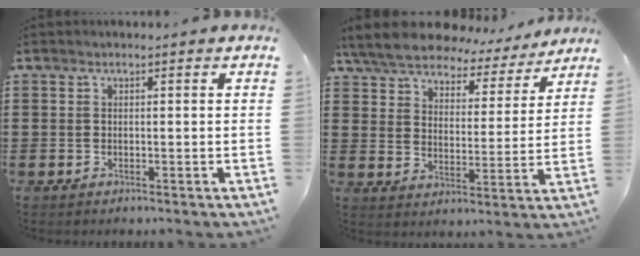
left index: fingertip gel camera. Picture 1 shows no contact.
{"total": 7.1, "force": [6.7, 1.4, 1.6], "torque": [-0.066, -0.038, 0.118]}